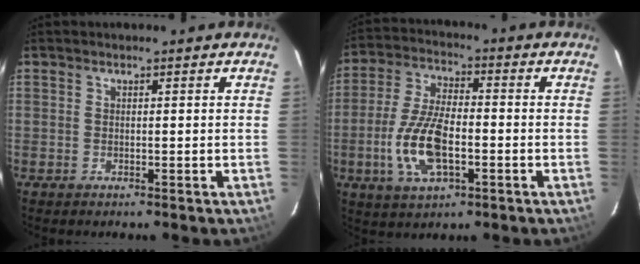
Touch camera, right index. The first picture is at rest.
{"total": 12.6, "force": [-3.5, 5.5, 10.8], "torque": [-0.228, -0.002, -0.064]}